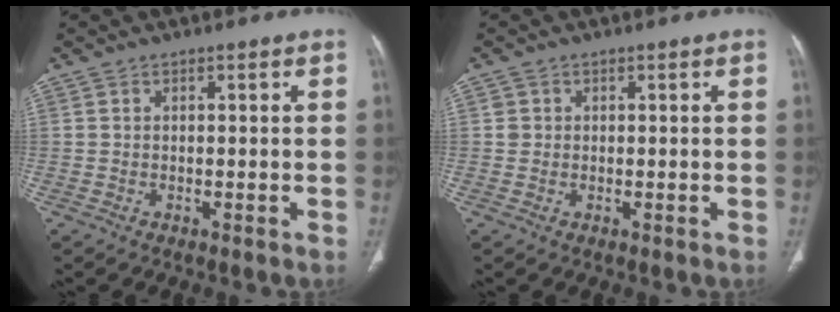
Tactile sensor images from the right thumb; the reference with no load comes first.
{"total": 1.2, "force": [0.2, 1.1, 0.1], "torque": [0.005, 0.003, 0.003]}